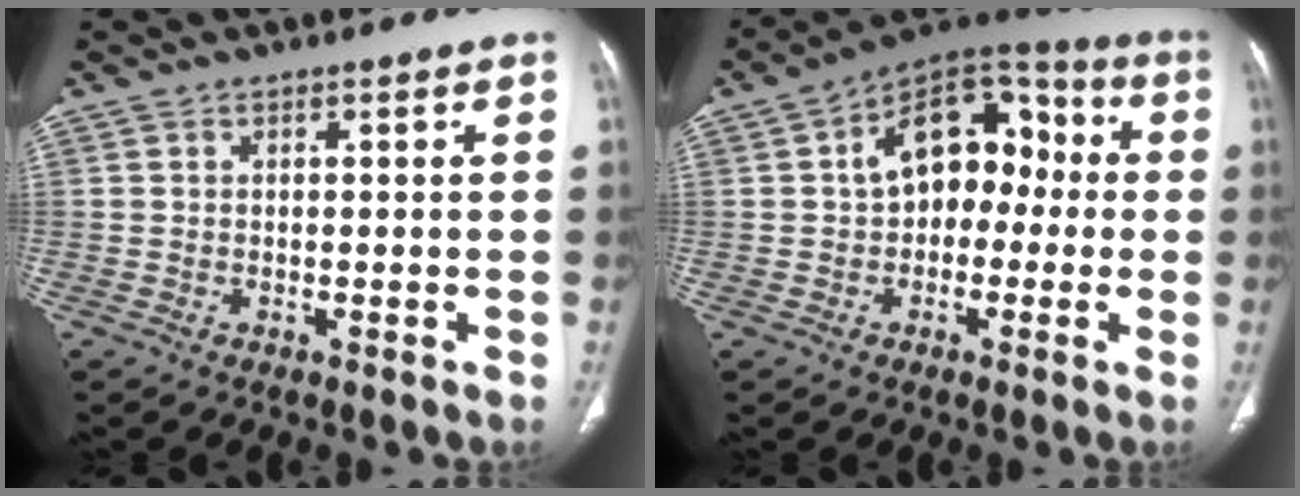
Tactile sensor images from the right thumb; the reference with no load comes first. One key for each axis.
{"total": 14.3, "fx": 0.5, "fy": 9.7, "fz": 10.5, "tx": -0.111, "ty": 0.049, "tz": -0.009}